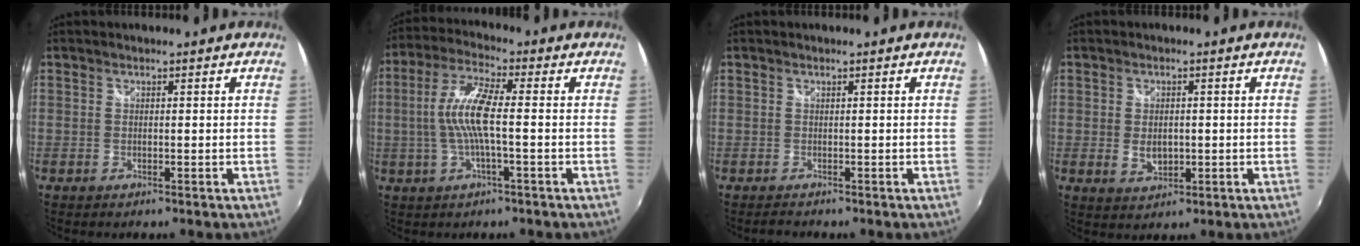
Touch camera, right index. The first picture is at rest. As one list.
[{"total": 9.4, "force": [-0.7, 1.4, 9.2], "torque": [-0.191, 0.004, -0.012]}, {"total": 0.9, "force": [-0.6, 0.6, 0.0], "torque": [-0.005, -0.002, -0.011]}, {"total": 4.0, "force": [-0.3, 2.8, 2.8], "torque": [-0.048, -0.007, -0.001]}]